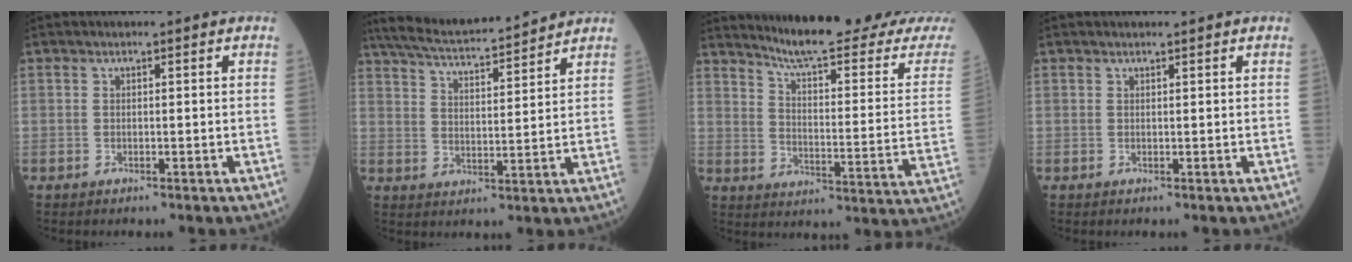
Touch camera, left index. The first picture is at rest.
{"total": 15.1, "force": [14.0, 1.2, 5.4], "torque": [-0.105, 0.023, 0.221]}
{"total": 22.0, "force": [20.5, -0.7, 8.0], "torque": [-0.124, -0.103, 0.261]}
{"total": 1.2, "force": [1.1, 0.0, 0.5], "torque": [-0.007, 0.008, 0.020]}